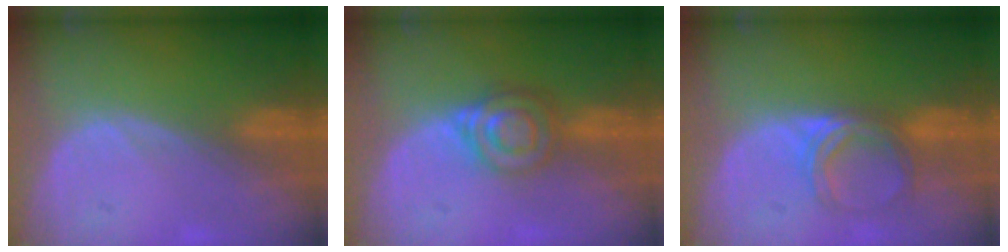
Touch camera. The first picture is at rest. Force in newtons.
{"total": 6.7, "press": 5.7, "slide": 3.4}
{"total": 5.1, "press": 4.5, "slide": 2.3}